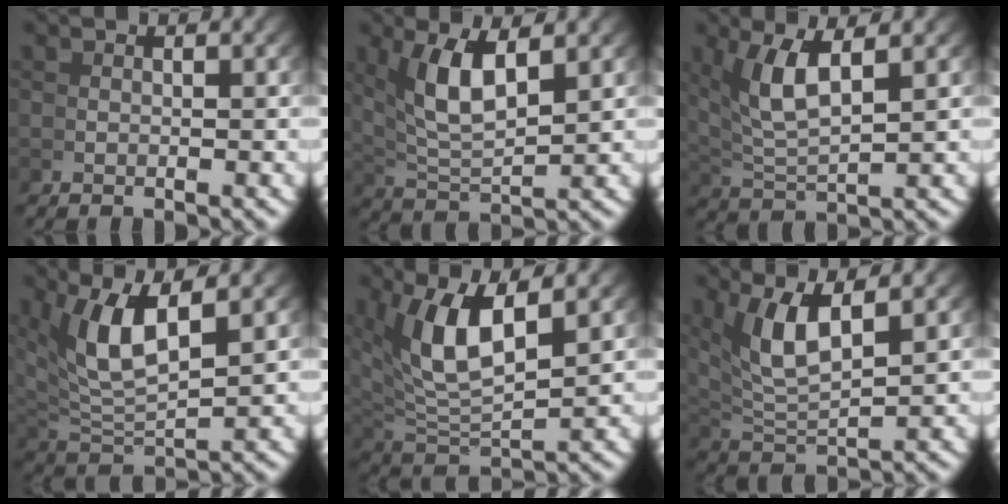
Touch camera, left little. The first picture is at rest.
{"total": 5.6, "force": [2.2, 2.3, 4.6], "torque": [-0.103, -0.015, 0.057]}
{"total": 5.0, "force": [2.1, 1.9, 4.1], "torque": [-0.098, -0.009, 0.056]}
{"total": 6.2, "force": [2.4, 2.5, 5.1], "torque": [-0.115, -0.003, 0.057]}
{"total": 7.0, "force": [2.3, 3.2, 5.8], "torque": [-0.133, -0.007, 0.056]}
{"total": 5.5, "force": [2.4, 2.3, 4.4], "torque": [-0.100, -0.008, 0.057]}